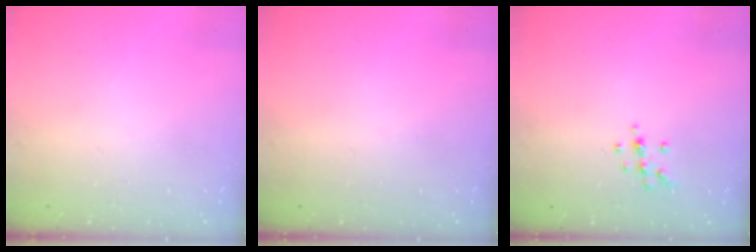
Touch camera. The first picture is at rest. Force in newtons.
{"total": 0.0}
{"total": 6.5, "press": 6.2, "slide": 2.1}